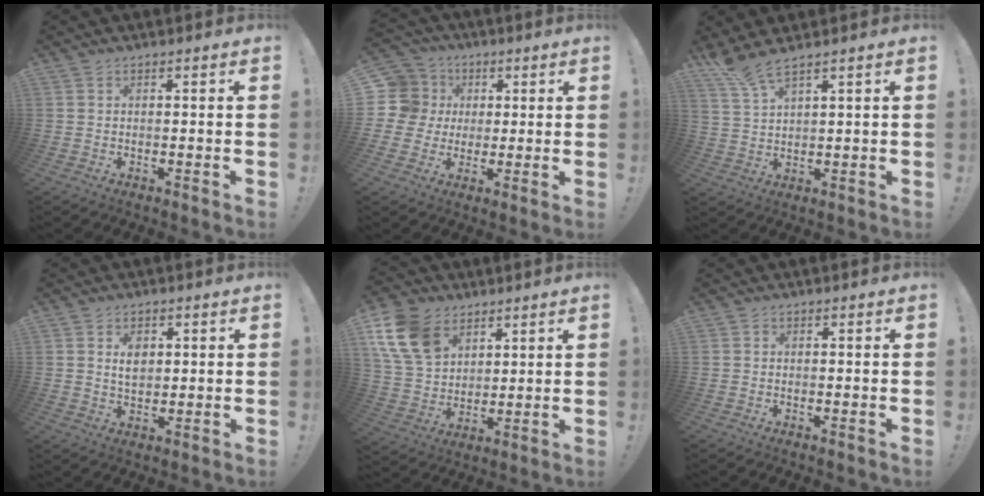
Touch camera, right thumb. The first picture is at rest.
{"total": 10.6, "force": [1.2, 10.1, 3.1], "torque": [-0.060, 0.000, 0.027]}
{"total": 5.7, "force": [4.7, 0.5, 3.2], "torque": [-0.078, -0.020, 0.089]}
{"total": 4.8, "force": [1.3, 3.6, 2.8], "torque": [-0.037, 0.000, 0.019]}
{"total": 15.9, "force": [8.0, 11.2, 7.9], "torque": [-0.151, -0.031, 0.161]}
{"total": 0.5, "force": [-0.2, 0.4, 0.1], "torque": [-0.003, 0.002, -0.004]}